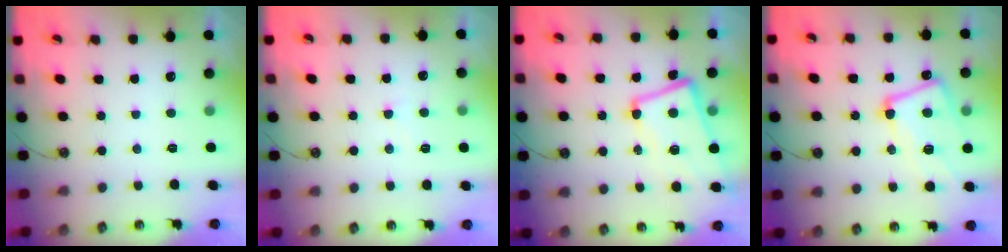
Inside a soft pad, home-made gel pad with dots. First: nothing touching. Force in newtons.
{"total": 4.9, "press": 4.9, "slide": 0.4}
{"total": 4.7, "press": 4.4, "slide": 1.7}
{"total": 8.0, "press": 7.9, "slide": 1.4}